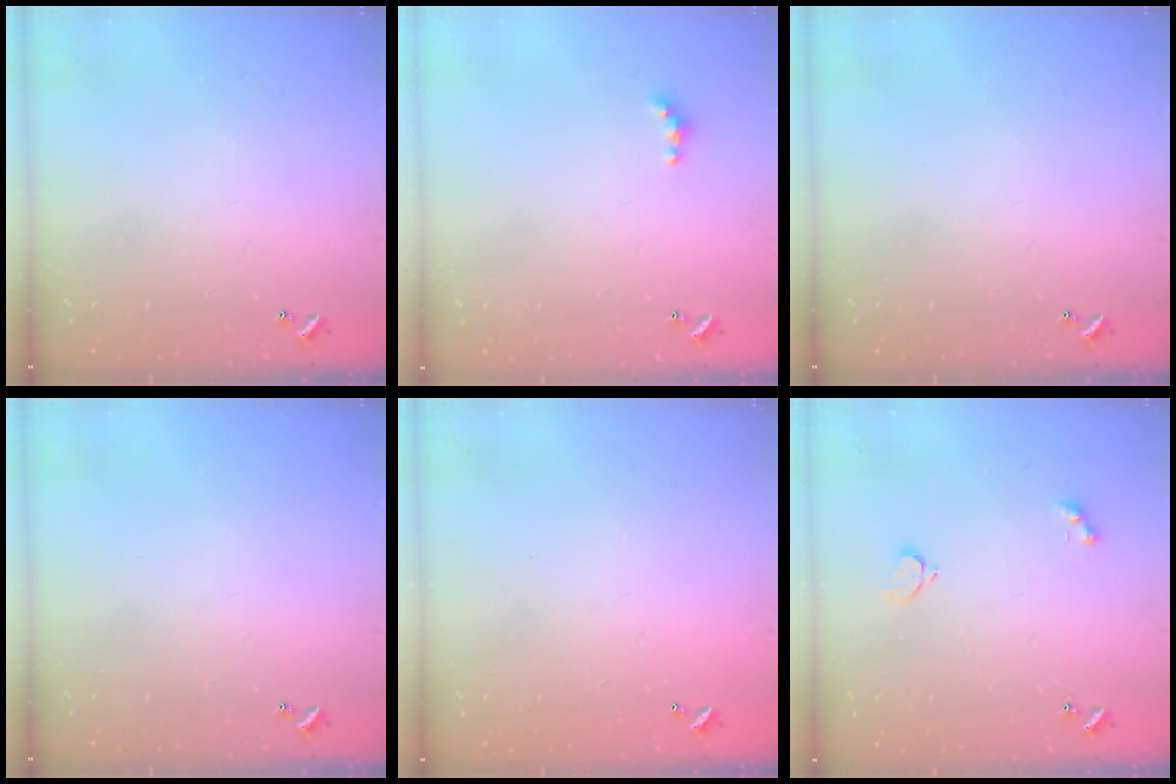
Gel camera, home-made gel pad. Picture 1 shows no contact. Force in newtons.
{"total": 2.8, "press": 2.8, "slide": 0.5}
{"total": 0.0}
{"total": 0.0}
{"total": 2.8, "press": 2.8, "slide": 0.1}
{"total": 2.1, "press": 2.1, "slide": 0.5}